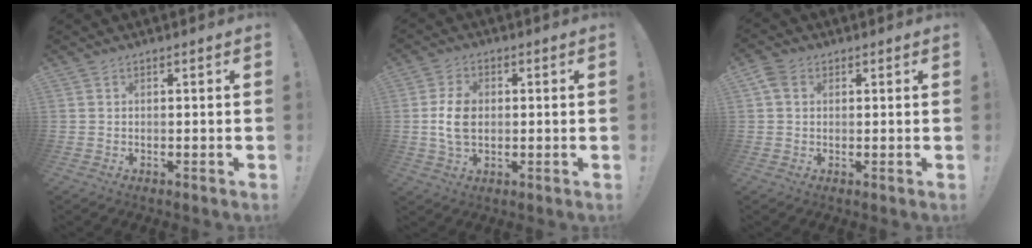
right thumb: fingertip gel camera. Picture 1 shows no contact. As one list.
[{"total": 8.8, "force": [-0.2, 5.8, 6.6], "torque": [-0.135, -0.001, -0.004]}, {"total": 4.4, "force": [1.6, 3.2, 2.5], "torque": [-0.047, 0.006, 0.033]}]